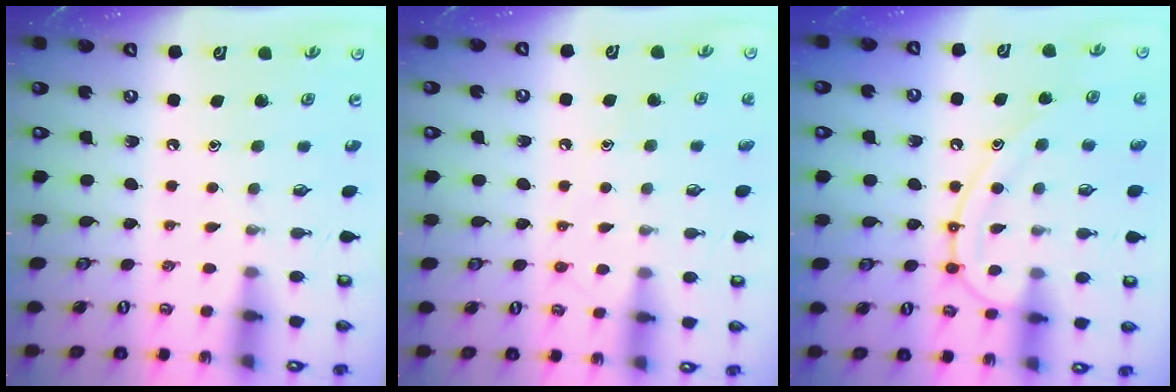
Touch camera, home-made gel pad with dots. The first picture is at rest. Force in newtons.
{"total": 8.2, "press": 8.1, "slide": 0.9}
{"total": 16.0, "press": 16.0, "slide": 1.5}